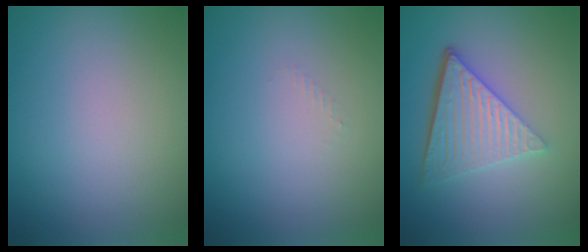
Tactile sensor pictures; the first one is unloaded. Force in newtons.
{"total": 0.5, "press": 0.5, "slide": 0.2}
{"total": 6.2, "press": 4.2, "slide": 4.5}